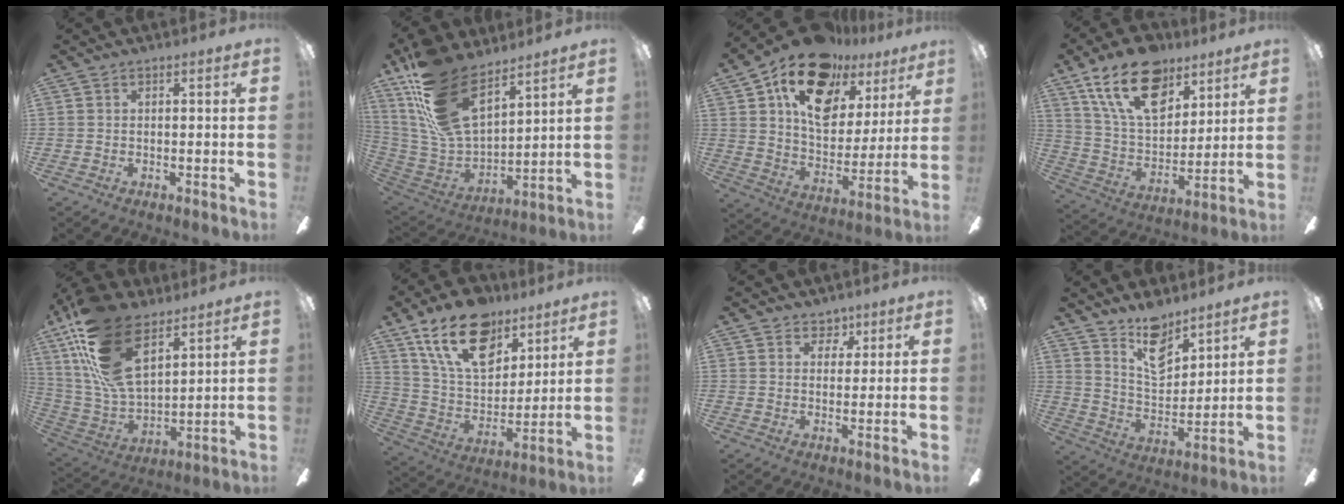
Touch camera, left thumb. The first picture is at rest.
{"total": 21.7, "force": [13.6, 10.3, 13.3], "torque": [-0.284, -0.081, 0.251]}
{"total": 20.3, "force": [12.3, 12.0, 10.8], "torque": [-0.184, -0.066, 0.223]}
{"total": 20.9, "force": [12.2, 11.8, 12.1], "torque": [-0.220, -0.049, 0.219]}
{"total": 23.0, "force": [12.6, 11.4, 15.5], "torque": [-0.345, -0.053, 0.227]}
{"total": 20.7, "force": [12.3, 11.9, 11.6], "torque": [-0.200, -0.052, 0.223]}
{"total": 4.5, "force": [2.9, 3.3, 1.0], "torque": [0.001, -0.013, 0.047]}
{"total": 12.3, "force": [9.5, 5.8, 5.2], "torque": [-0.085, -0.057, 0.177]}